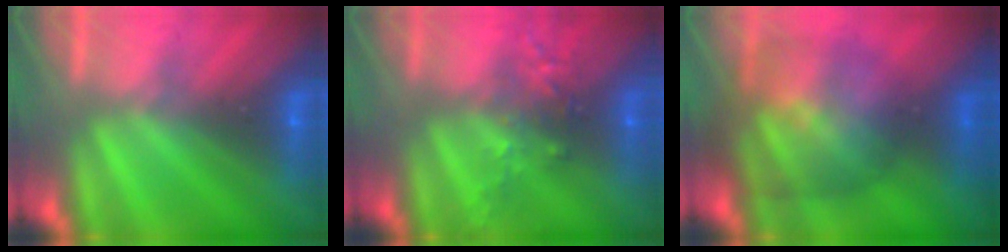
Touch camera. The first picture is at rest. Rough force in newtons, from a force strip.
{"total": 2.5}
{"total": 7.5}